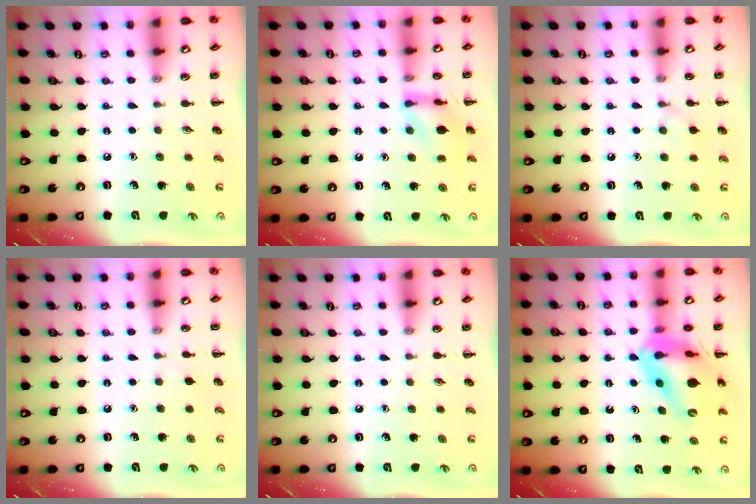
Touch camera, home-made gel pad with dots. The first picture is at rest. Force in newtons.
{"total": 10.6, "press": 10.6, "slide": 0.9}
{"total": 5.6, "press": 5.3, "slide": 1.7}
{"total": 2.6, "press": 2.3, "slide": 1.1}
{"total": 0.0}
{"total": 14.9, "press": 14.2, "slide": 4.4}